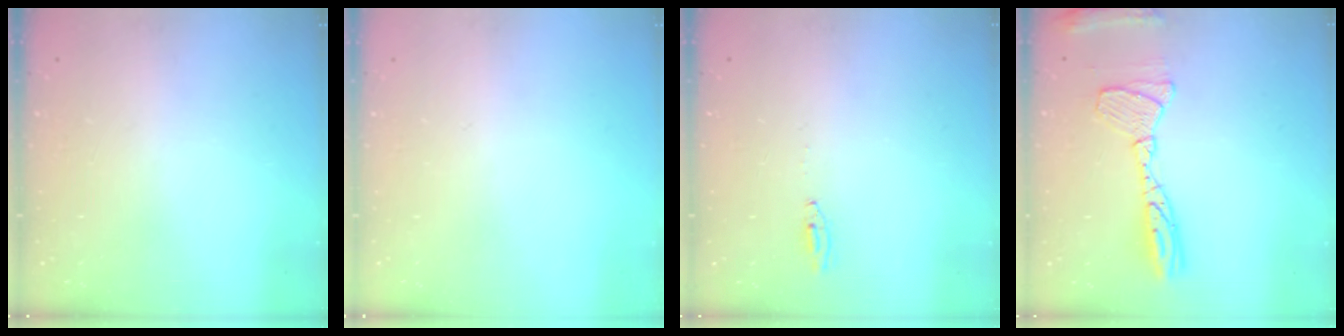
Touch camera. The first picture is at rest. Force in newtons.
{"total": 0.0}
{"total": 2.0, "press": 2.0, "slide": 0.2}
{"total": 14.2, "press": 14.1, "slide": 1.2}